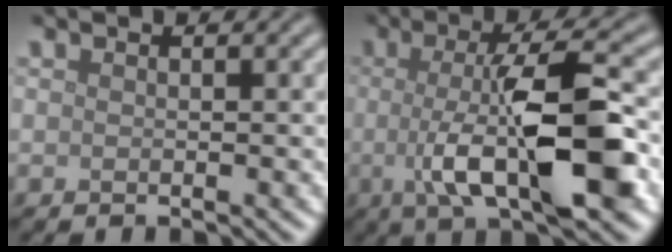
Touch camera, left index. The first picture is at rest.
{"total": 10.0, "force": [-1.0, 2.6, 9.5], "torque": [-0.155, -0.001, -0.018]}